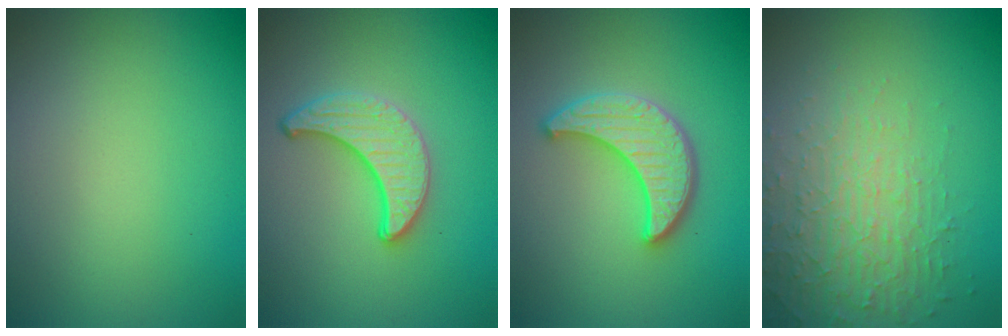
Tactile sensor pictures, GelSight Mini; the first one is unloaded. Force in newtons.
{"total": 3.6, "press": 3.1, "slide": 1.8}
{"total": 4.0, "press": 3.9, "slide": 0.8}
{"total": 5.3, "press": 3.4, "slide": 4.1}